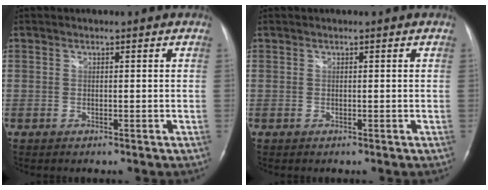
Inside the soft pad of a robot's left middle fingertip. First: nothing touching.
{"total": 0.0}